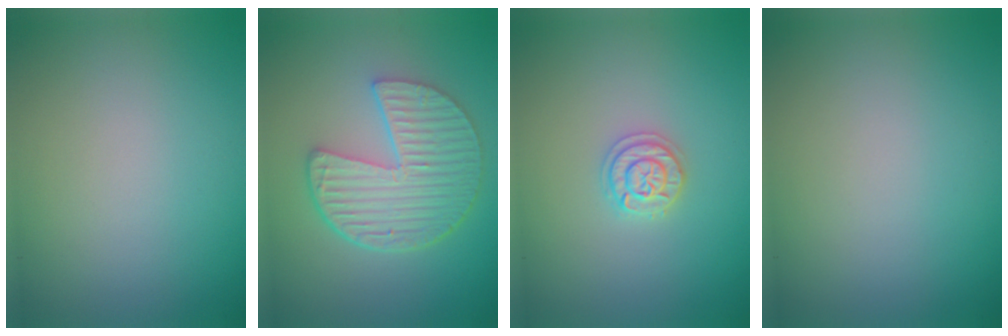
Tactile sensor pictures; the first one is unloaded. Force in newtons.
{"total": 6.5, "press": 4.9, "slide": 4.2}
{"total": 2.0, "press": 1.9, "slide": 0.3}
{"total": 0.0}